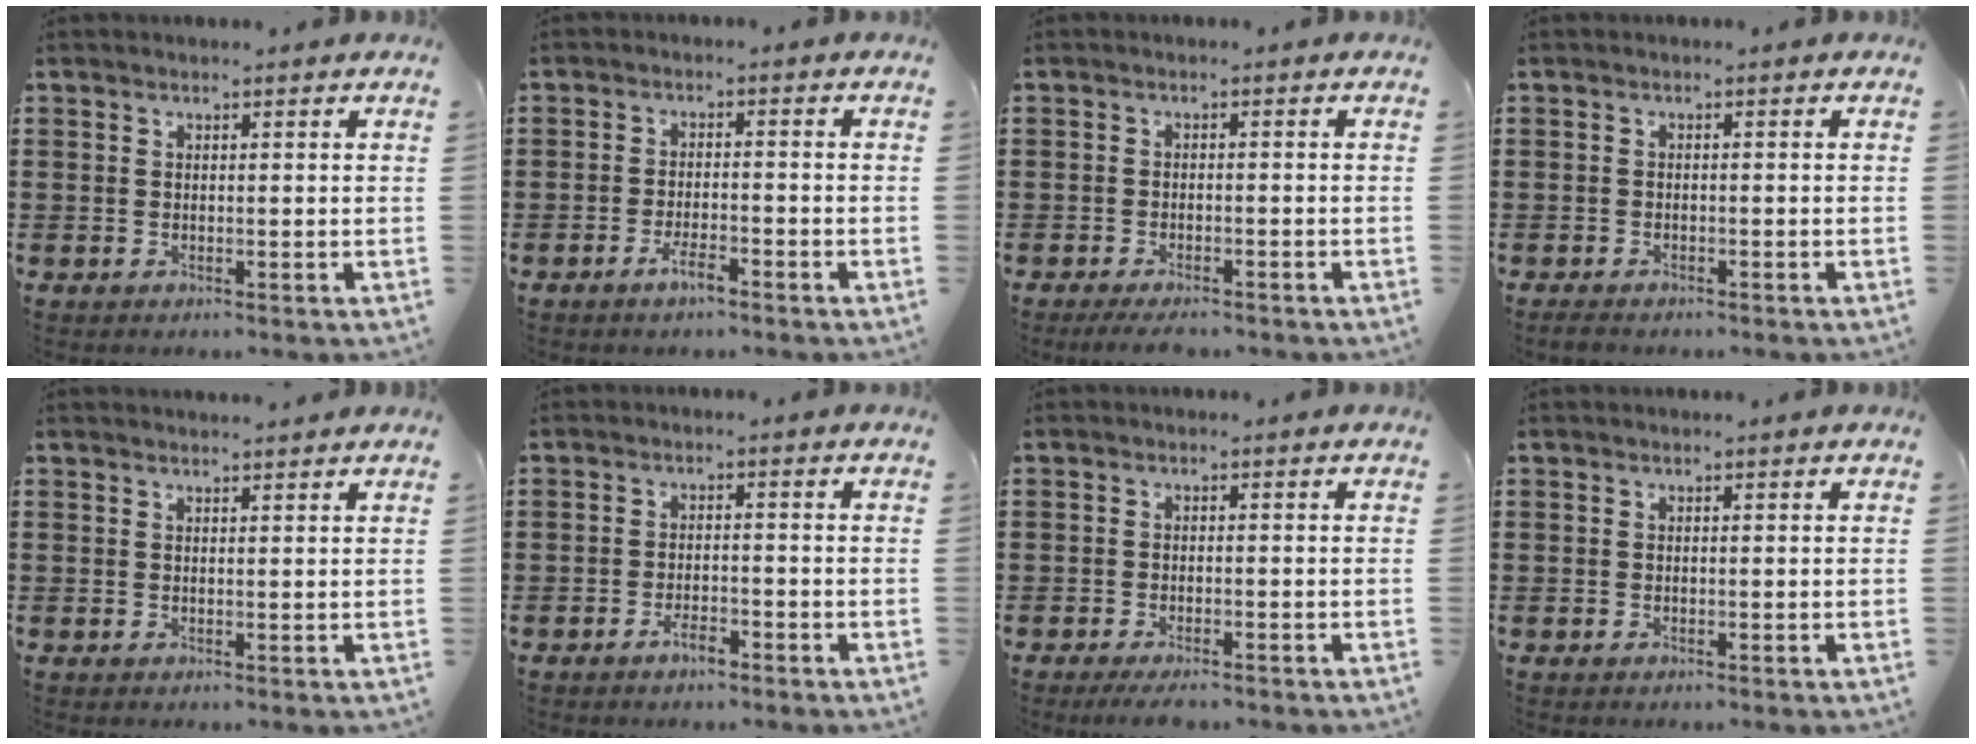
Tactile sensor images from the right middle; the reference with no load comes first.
{"total": 3.3, "force": [-2.2, 0.8, 2.3], "torque": [-0.046, 0.004, -0.043]}
{"total": 2.2, "force": [-2.0, 0.2, 0.8], "torque": [-0.015, 0.000, -0.039]}
{"total": 0.9, "force": [-0.9, 0.2, 0.2], "torque": [-0.008, -0.003, -0.017]}
{"total": 1.1, "force": [1.1, -0.1, 0.2], "torque": [0.003, -0.004, 0.019]}
{"total": 2.9, "force": [-2.0, 0.8, 1.9], "torque": [-0.033, 0.006, -0.038]}
{"total": 1.9, "force": [-1.7, 0.1, 0.8], "torque": [-0.023, -0.002, -0.034]}
{"total": 0.0}